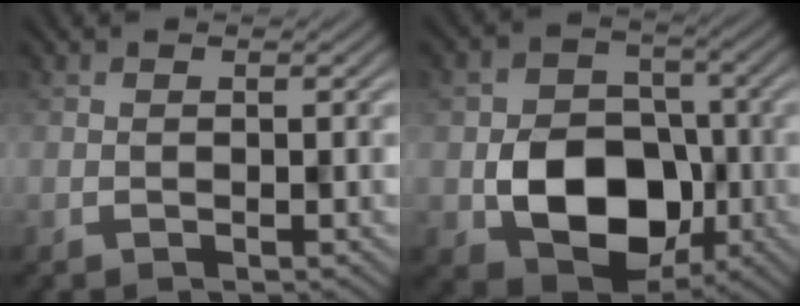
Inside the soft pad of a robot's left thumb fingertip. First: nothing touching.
{"total": 10.2, "force": [-2.7, 7.8, 5.9], "torque": [-0.104, -0.018, -0.045]}